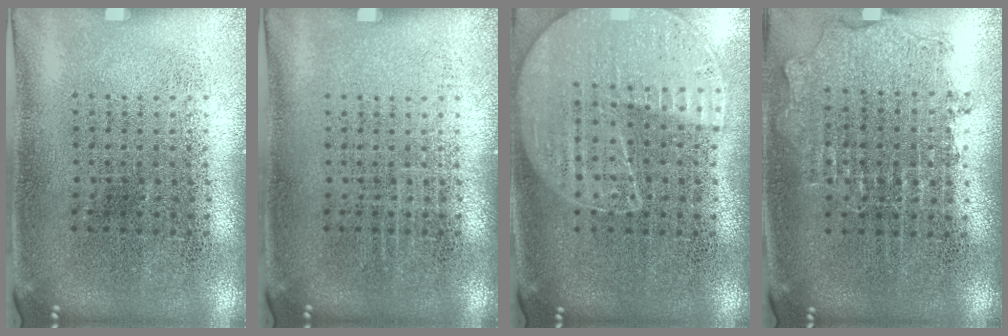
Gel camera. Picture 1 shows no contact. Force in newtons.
{"total": 0.0}
{"total": 1.2, "press": 1.1, "slide": 0.2}
{"total": 0.9, "press": 0.8, "slide": 0.2}